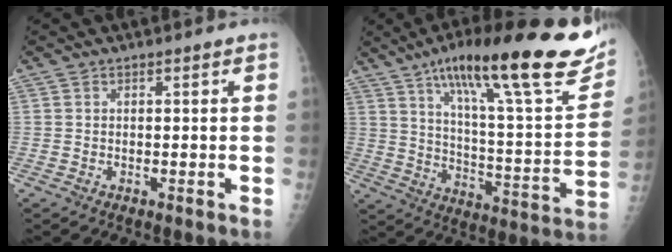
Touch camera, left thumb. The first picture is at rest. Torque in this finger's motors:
{"motor_torque": [0.63, 0.62, 1.47, -1.29, 0.16]}